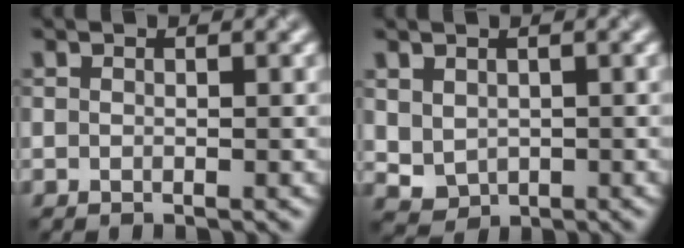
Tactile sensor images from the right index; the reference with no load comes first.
{"total": 2.1, "force": [0.5, 1.8, 1.1], "torque": [-0.033, -0.009, 0.017]}